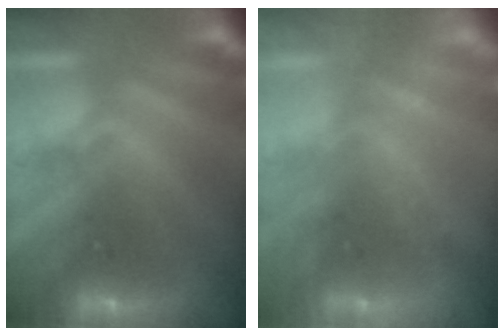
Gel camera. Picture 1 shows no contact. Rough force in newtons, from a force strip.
{"total": 2.4}